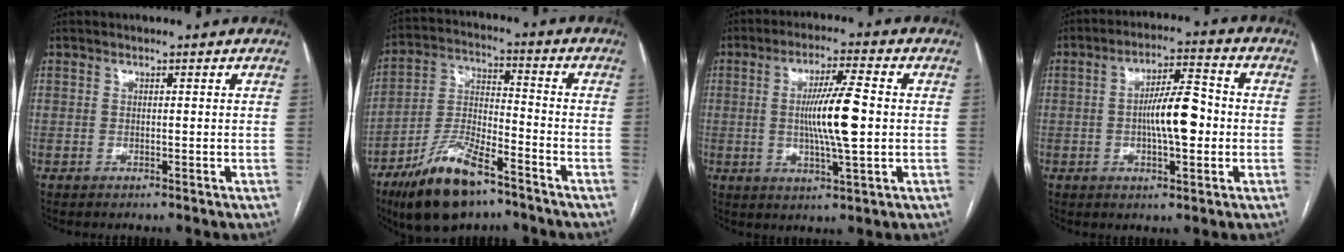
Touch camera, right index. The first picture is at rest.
{"total": 13.8, "force": [-9.4, 4.0, 9.4], "torque": [-0.193, -0.012, -0.170]}
{"total": 9.8, "force": [0.1, 0.8, 9.8], "torque": [-0.174, 0.001, 0.000]}
{"total": 9.0, "force": [-0.8, 2.4, 8.6], "torque": [-0.149, 0.016, -0.014]}